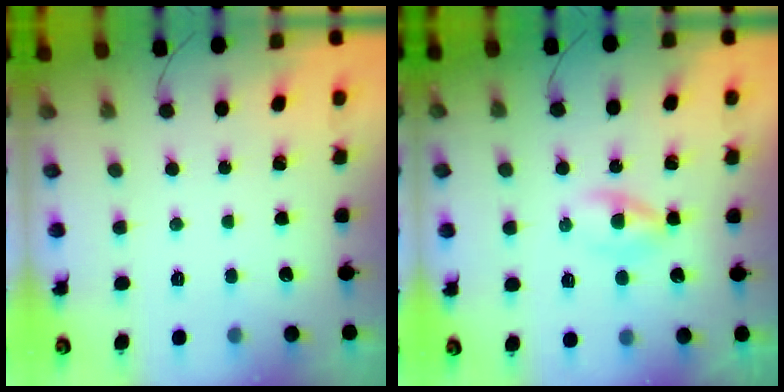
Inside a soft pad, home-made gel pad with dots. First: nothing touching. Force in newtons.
{"total": 2.1, "press": 1.7, "slide": 1.2}